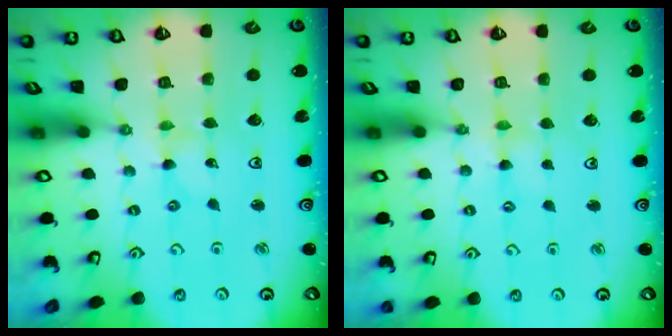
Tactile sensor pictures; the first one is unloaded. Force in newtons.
{"total": 2.6, "press": 2.5, "slide": 0.4}